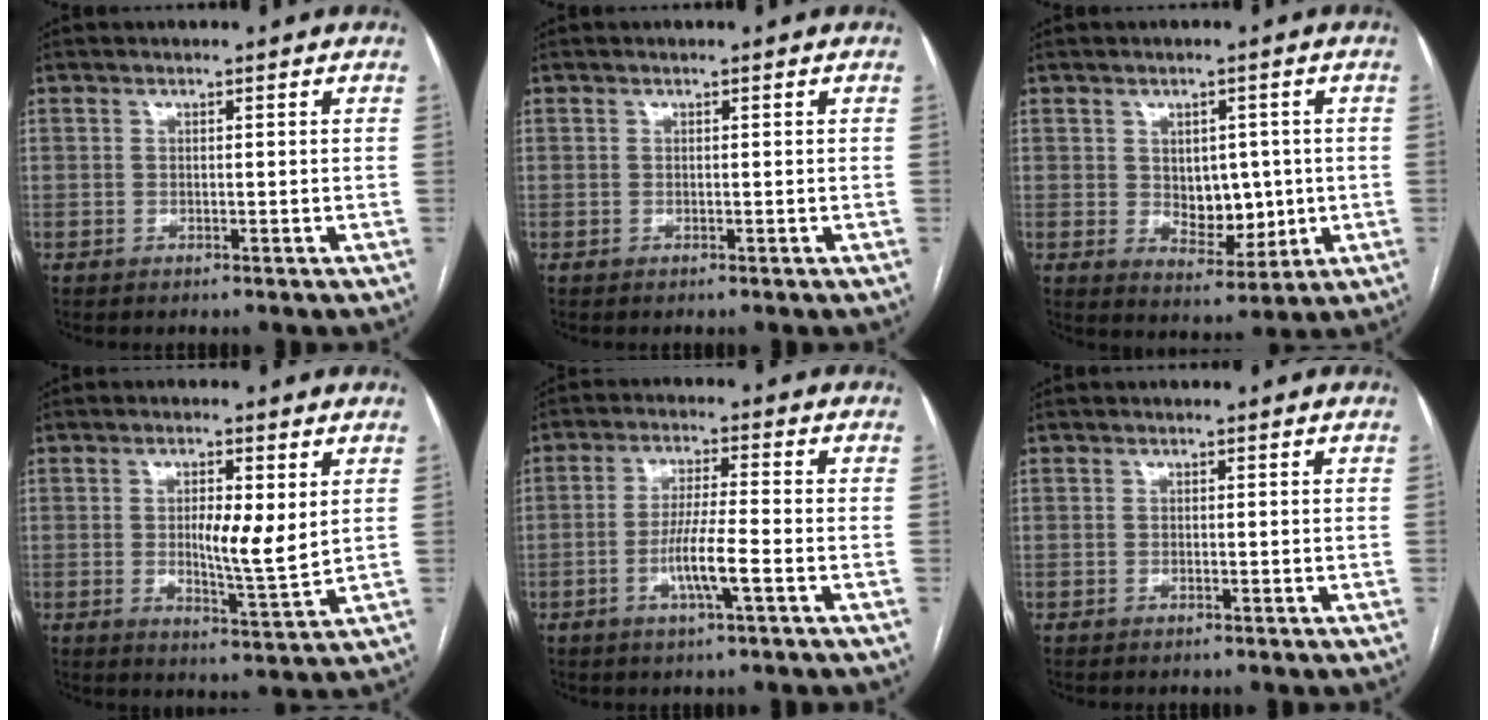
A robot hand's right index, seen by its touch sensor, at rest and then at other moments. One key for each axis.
{"total": 0.0}
{"total": 6.8, "fx": 0.2, "fy": 4.3, "fz": 5.3, "tx": -0.073, "ty": -0.001, "tz": 0.020}
{"total": 6.8, "fx": 1.0, "fy": 1.2, "fz": 6.7, "tx": -0.109, "ty": -0.009, "tz": 0.018}
{"total": 5.7, "fx": -2.0, "fy": 0.1, "fz": 5.3, "tx": -0.101, "ty": -0.007, "tz": -0.037}
{"total": 0.0}